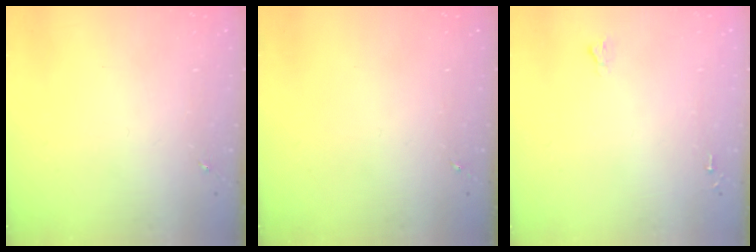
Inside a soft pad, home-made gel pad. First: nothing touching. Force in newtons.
{"total": 0.0}
{"total": 1.6, "press": 1.6, "slide": 0.2}